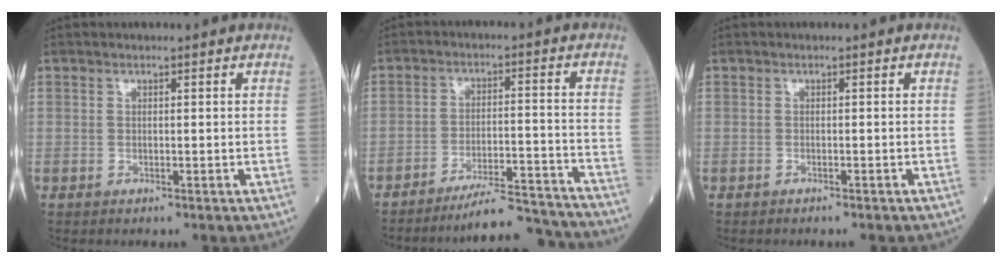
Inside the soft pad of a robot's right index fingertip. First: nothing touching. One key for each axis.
{"total": 13.3, "fx": -13.0, "fy": -0.1, "fz": 3.1, "tx": -0.031, "ty": 0.013, "tz": -0.189}
{"total": 1.3, "fx": -1.2, "fy": 0.3, "fz": 0.5, "tx": -0.010, "ty": -0.002, "tz": -0.014}